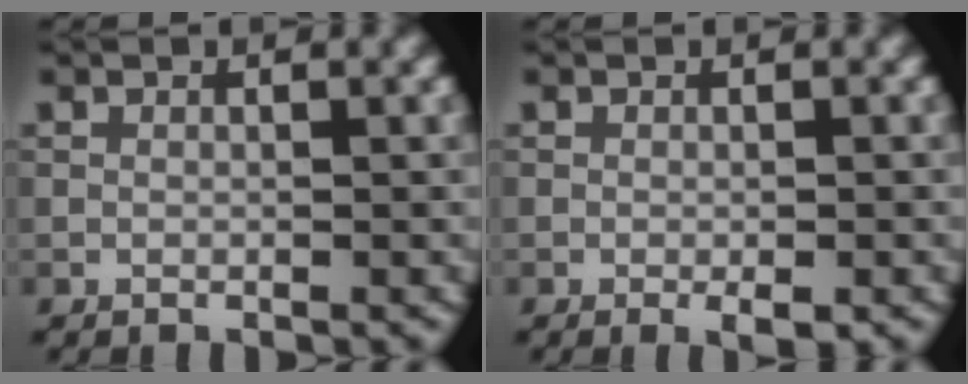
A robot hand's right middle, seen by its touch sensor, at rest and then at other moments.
{"total": 1.4, "force": [-0.7, 0.4, 1.2], "torque": [-0.016, -0.005, -0.008]}